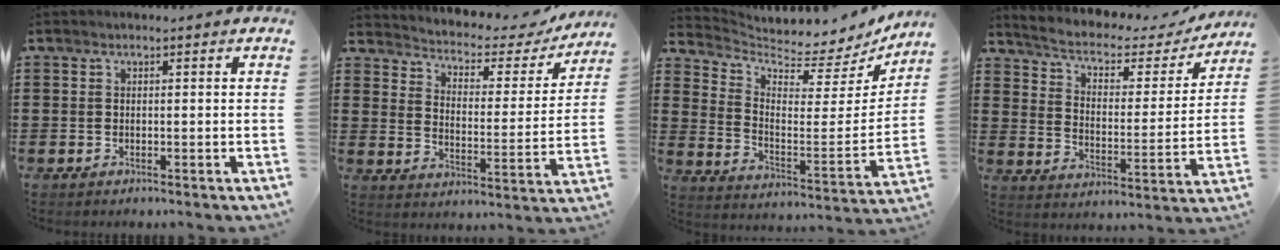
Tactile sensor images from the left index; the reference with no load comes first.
{"total": 2.8, "force": [2.3, 1.2, 1.0], "torque": [-0.038, -0.023, 0.028]}
{"total": 3.5, "force": [3.3, 1.1, 0.4], "torque": [-0.036, -0.046, 0.051]}
{"total": 4.0, "force": [2.8, 1.7, 2.2], "torque": [-0.061, -0.020, 0.038]}